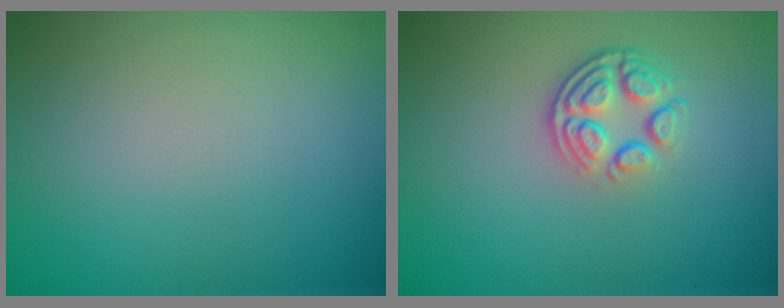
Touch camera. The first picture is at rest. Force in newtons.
{"total": 4.0, "press": 2.8, "slide": 2.8}